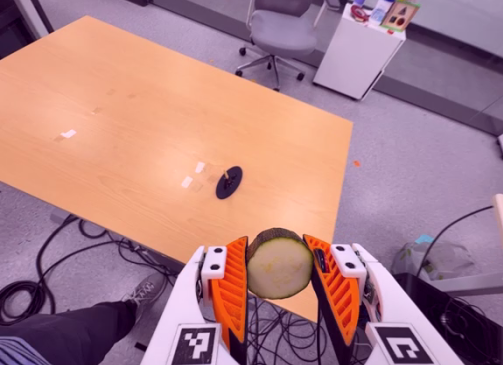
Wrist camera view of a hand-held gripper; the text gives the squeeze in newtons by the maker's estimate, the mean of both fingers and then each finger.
{"total": 11.9, "left": 11.4, "right": 12.3}